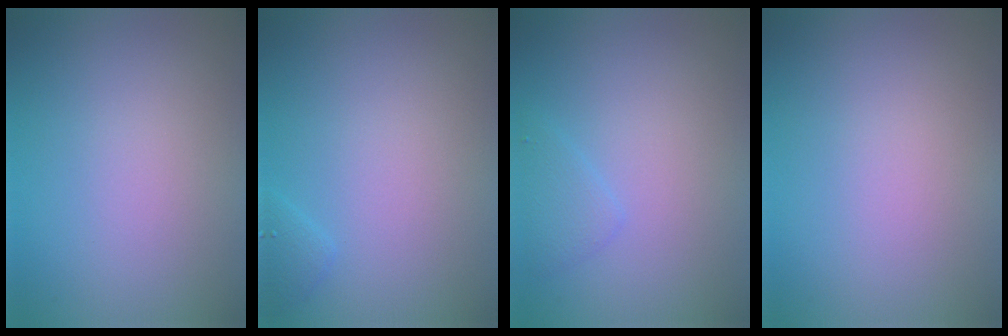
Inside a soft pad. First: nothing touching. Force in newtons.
{"total": 0.9, "press": 0.9, "slide": 0.0}
{"total": 1.4, "press": 1.4, "slide": 0.0}
{"total": 0.0}